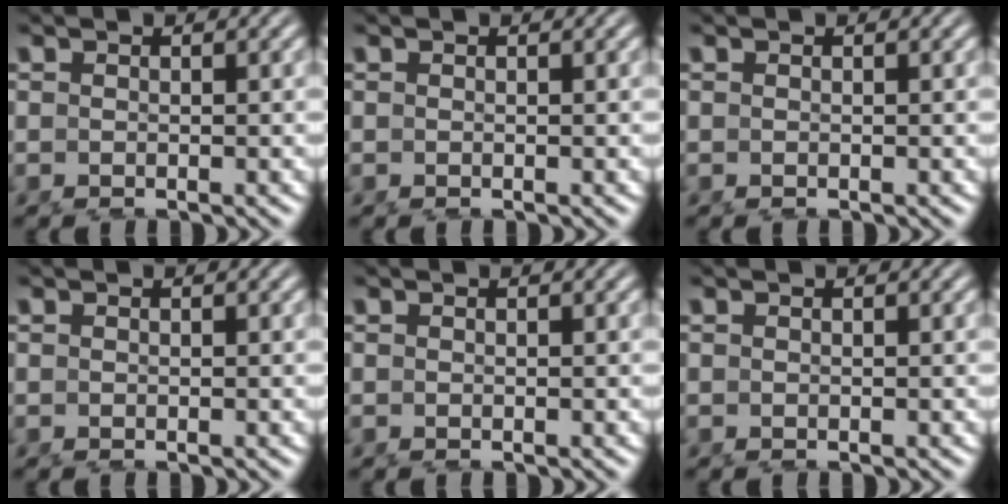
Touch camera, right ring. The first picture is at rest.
{"total": 0.0}
{"total": 0.0}
{"total": 0.0}
{"total": 0.0}
{"total": 0.0}